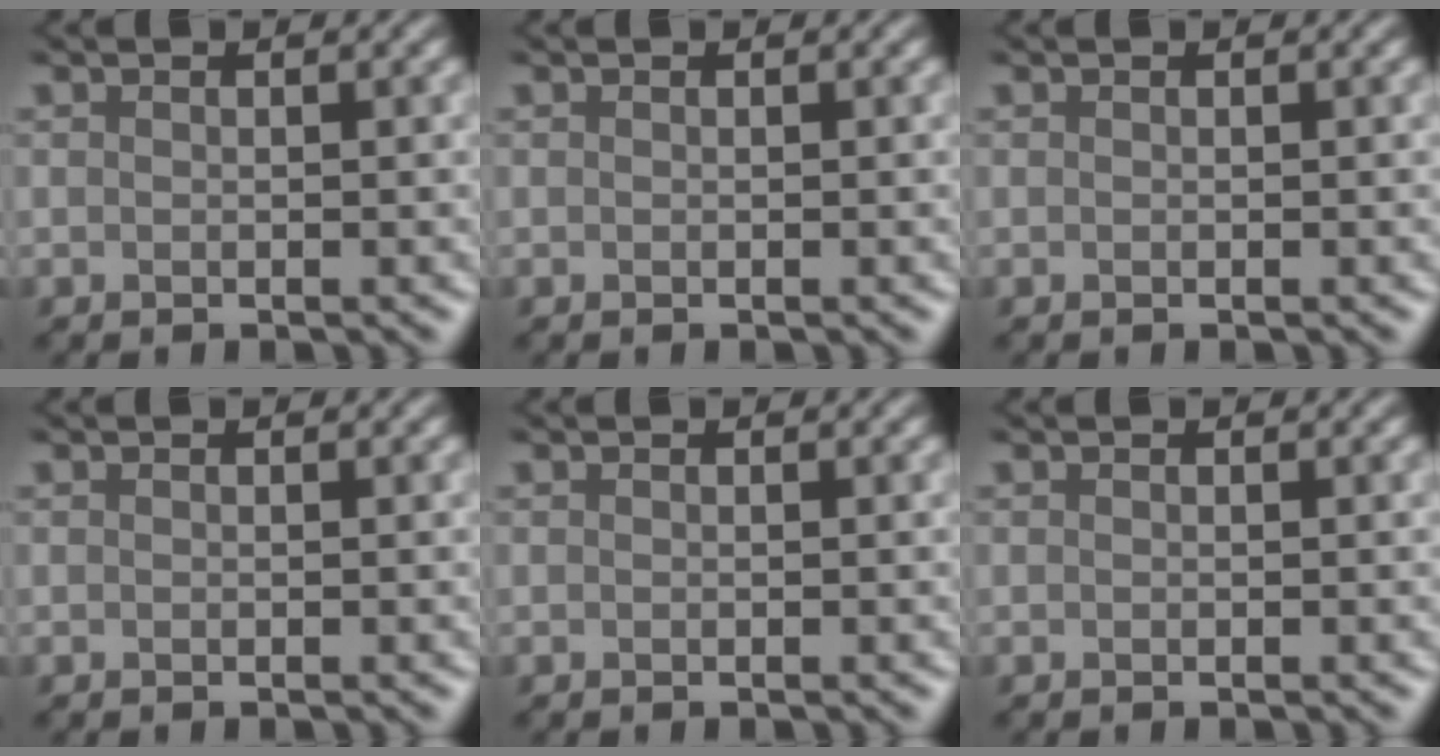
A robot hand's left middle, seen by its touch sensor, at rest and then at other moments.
{"total": 0.0}
{"total": 0.0}
{"total": 0.0}
{"total": 0.0}
{"total": 0.0}